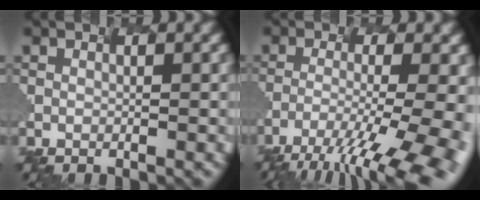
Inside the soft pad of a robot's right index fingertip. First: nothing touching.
{"total": 11.9, "force": [-8.6, 2.0, 8.0], "torque": [-0.151, -0.029, -0.090]}